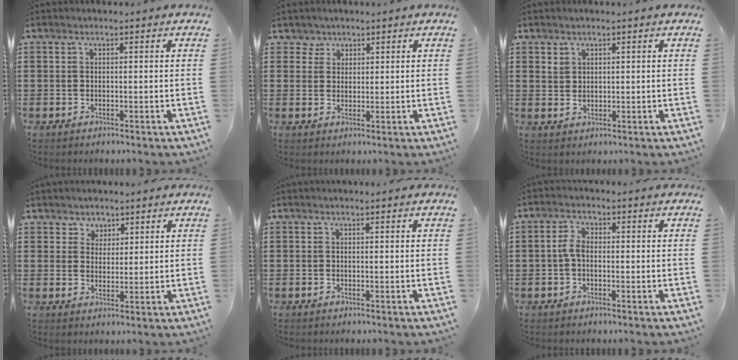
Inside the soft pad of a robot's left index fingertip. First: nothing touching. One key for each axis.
{"total": 2.9, "fx": 1.6, "fy": 2.4, "fz": 0.0, "tx": -0.005, "ty": 0.005, "tz": 0.028}
{"total": 1.6, "fx": 1.0, "fy": 1.2, "fz": 0.5, "tx": -0.012, "ty": 0.004, "tz": 0.019}
{"total": 2.9, "fx": 1.9, "fy": 2.2, "fz": -0.1, "tx": -0.003, "ty": 0.007, "tz": 0.032}
{"total": 0.0}
{"total": 3.1, "fx": -0.5, "fy": 1.8, "fz": 2.5, "tx": -0.065, "ty": 0.001, "tz": -0.013}